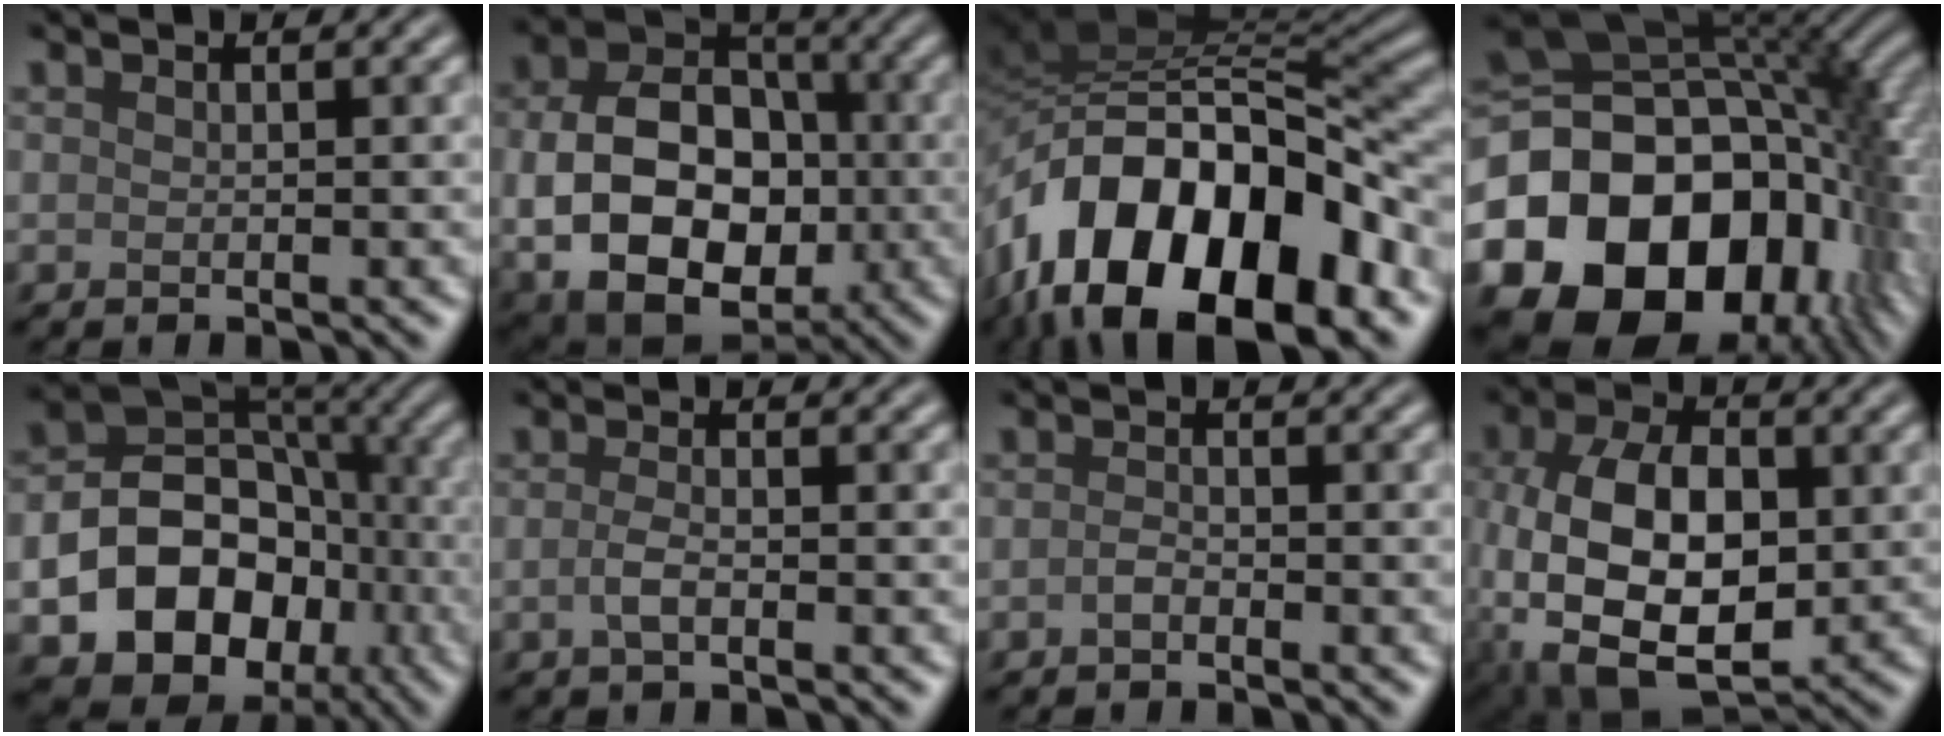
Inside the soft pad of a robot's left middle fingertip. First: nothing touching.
{"total": 12.5, "force": [-1.8, 8.9, 8.6], "torque": [-0.151, -0.020, -0.031]}
{"total": 16.3, "force": [-7.4, 8.6, 11.8], "torque": [-0.181, 0.016, -0.134]}
{"total": 19.6, "force": [-5.3, 13.4, 13.3], "torque": [-0.252, -0.037, -0.075]}
{"total": 13.4, "force": [-4.2, 10.4, 7.4], "torque": [-0.107, -0.019, -0.088]}
{"total": 1.6, "force": [-0.5, 0.6, 1.4], "torque": [-0.032, 0.000, -0.014]}
{"total": 0.9, "force": [-0.6, 0.4, 0.6], "torque": [-0.015, 0.002, -0.013]}
{"total": 12.3, "force": [-1.9, 7.4, 9.6], "torque": [-0.201, -0.013, -0.037]}